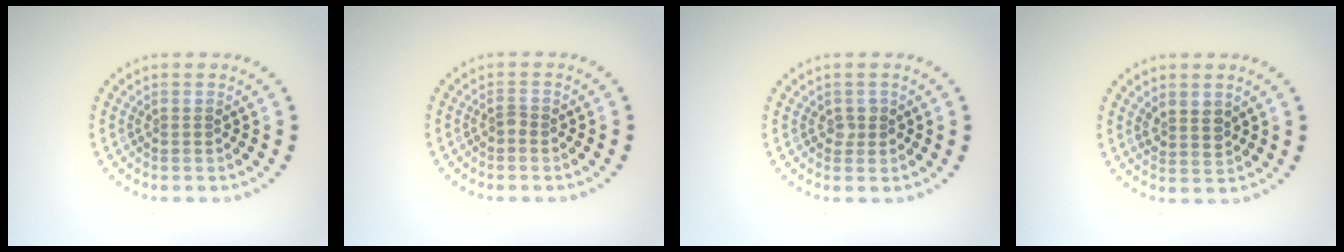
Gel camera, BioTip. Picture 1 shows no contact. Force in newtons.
{"total": 0.7, "press": 0.5, "slide": 0.5}
{"total": 1.0, "press": 1.0, "slide": 0.2}
{"total": 1.9, "press": 1.7, "slide": 1.0}